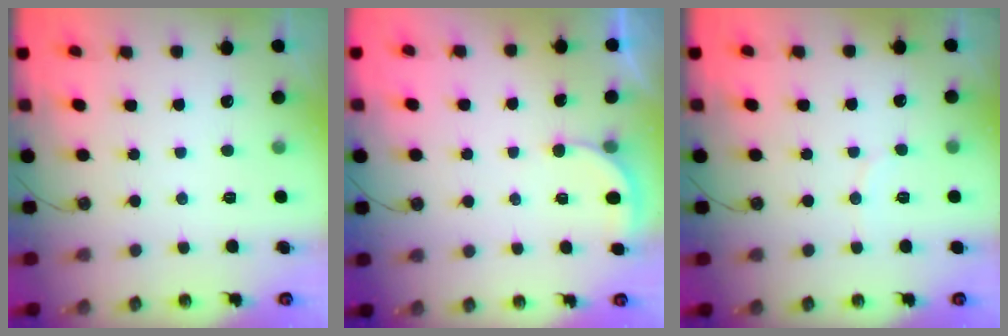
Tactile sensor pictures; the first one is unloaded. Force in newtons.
{"total": 2.0, "press": 2.0, "slide": 0.1}
{"total": 2.9, "press": 2.9, "slide": 0.3}